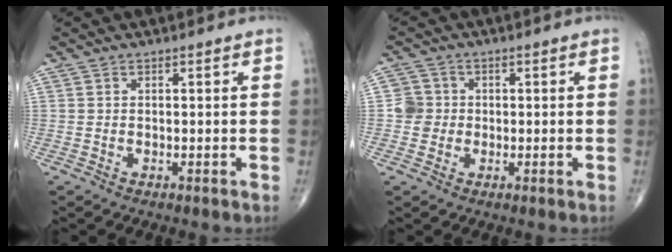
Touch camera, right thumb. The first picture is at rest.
{"total": 3.7, "force": [-0.1, 3.7, 0.5], "torque": [0.020, 0.008, -0.006]}